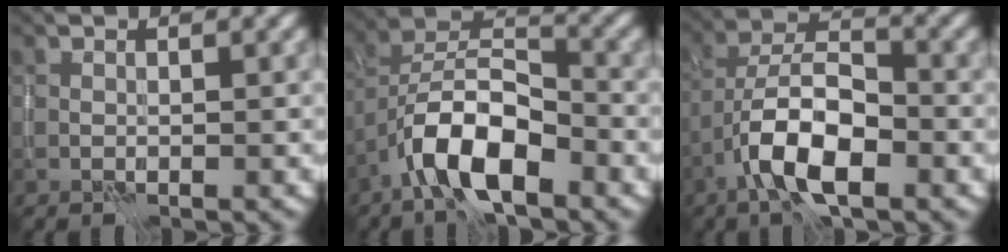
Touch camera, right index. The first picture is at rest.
{"total": 7.5, "force": [-4.3, 2.9, 5.4], "torque": [-0.093, 0.014, -0.085]}
{"total": 7.2, "force": [-3.5, 2.9, 5.5], "torque": [-0.100, 0.010, -0.072]}